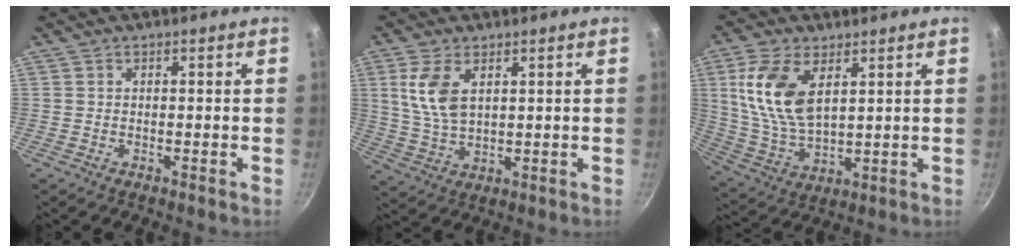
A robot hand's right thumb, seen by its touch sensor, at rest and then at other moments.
{"total": 8.4, "force": [2.9, 4.6, 6.4], "torque": [-0.123, -0.017, 0.063]}
{"total": 13.9, "force": [4.6, 7.4, 10.7], "torque": [-0.208, -0.019, 0.101]}